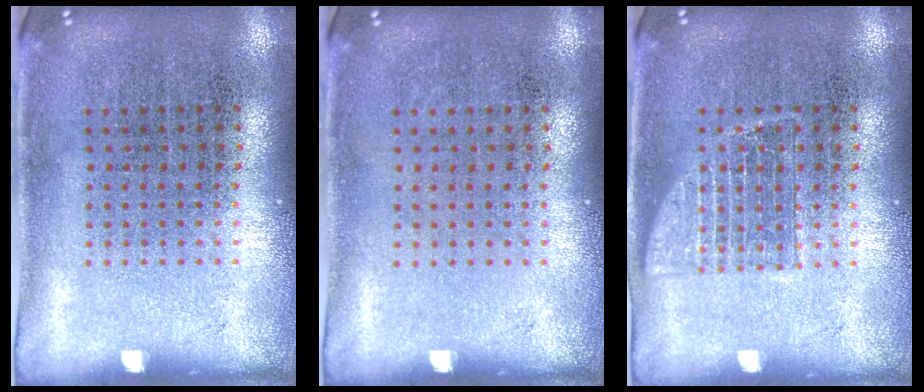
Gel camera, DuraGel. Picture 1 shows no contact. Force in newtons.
{"total": 0.0}
{"total": 1.9, "press": 1.8, "slide": 0.3}